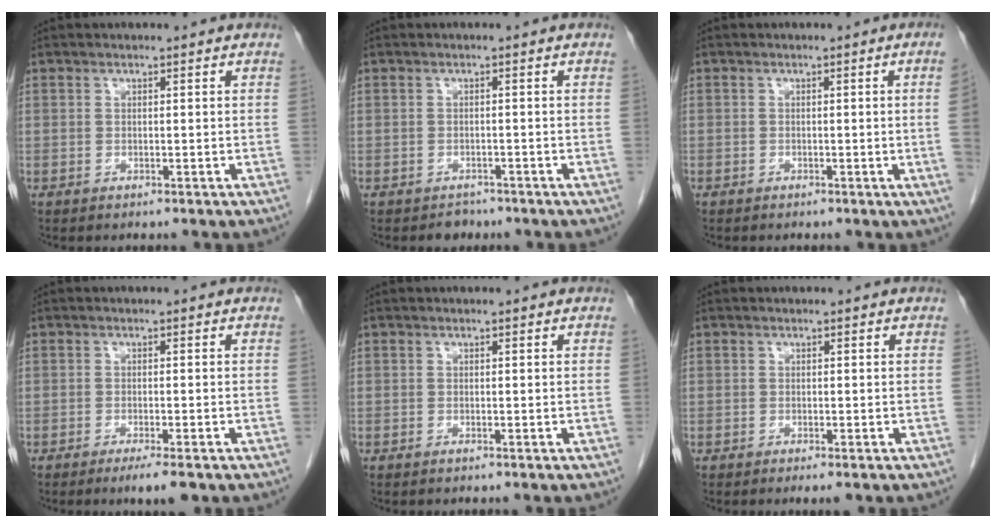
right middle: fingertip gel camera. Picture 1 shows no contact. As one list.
[{"total": 1.5, "force": [-1.2, 0.9, 0.0], "torque": [-0.008, 0.001, -0.018]}, {"total": 2.3, "force": [-0.4, -1.0, 2.0], "torque": [-0.027, -0.001, -0.007]}, {"total": 3.5, "force": [-2.4, 0.3, 2.6], "torque": [-0.034, -0.009, -0.033]}, {"total": 0.0}, {"total": 1.1, "force": [-0.8, 0.0, 0.8], "torque": [-0.014, -0.006, -0.011]}]